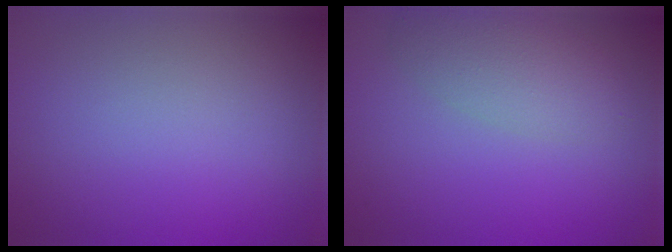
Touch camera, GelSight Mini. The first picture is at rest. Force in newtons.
{"total": 3.4, "press": 3.4, "slide": 0.3}